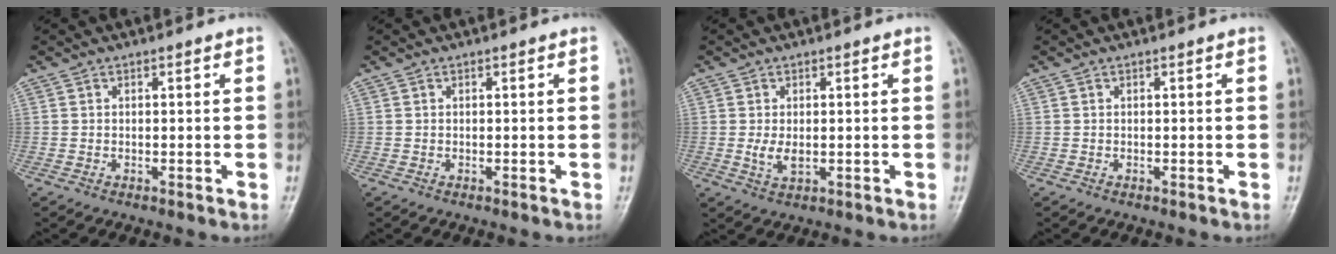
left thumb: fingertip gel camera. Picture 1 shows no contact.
{"total": 0.0}
{"total": 3.2, "force": [0.1, 1.8, 2.6], "torque": [-0.049, -0.009, 0.007]}
{"total": 0.0}